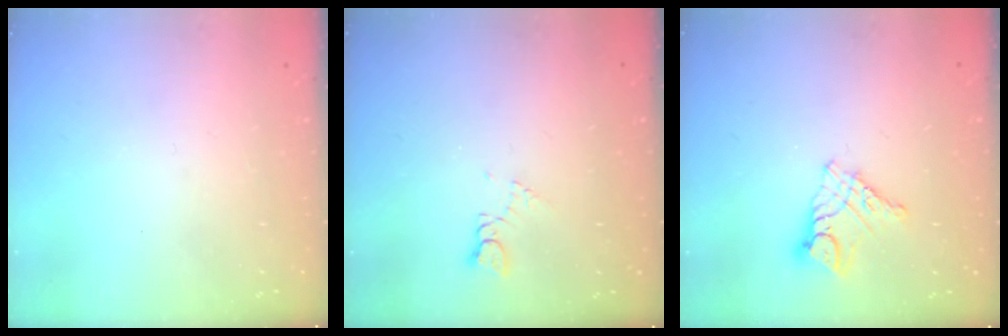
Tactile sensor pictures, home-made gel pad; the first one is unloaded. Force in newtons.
{"total": 2.7, "press": 2.7, "slide": 0.3}
{"total": 9.7, "press": 9.7, "slide": 0.6}